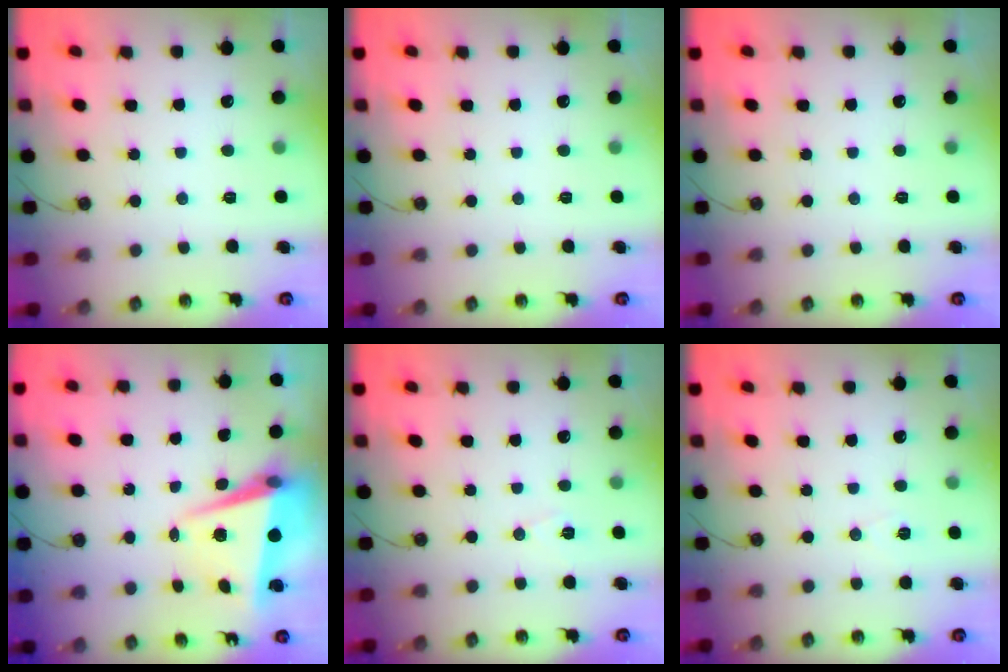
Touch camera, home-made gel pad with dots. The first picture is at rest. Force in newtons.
{"total": 0.0}
{"total": 0.0}
{"total": 6.9, "press": 6.8, "slide": 1.1}
{"total": 6.3, "press": 4.5, "slide": 4.4}
{"total": 6.4, "press": 4.6, "slide": 4.5}